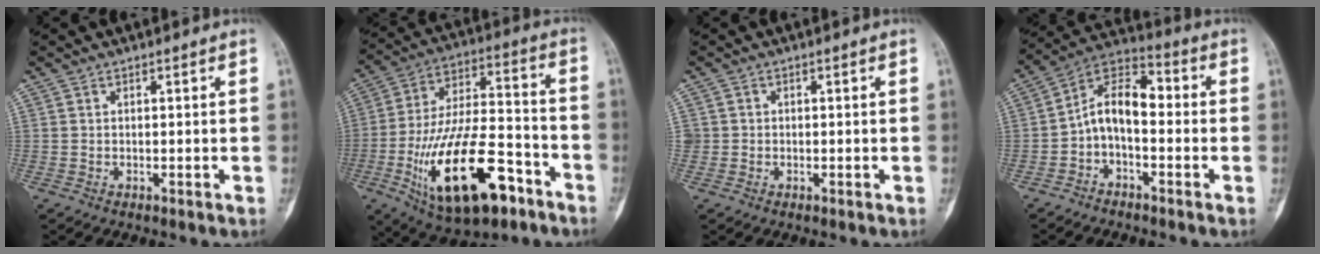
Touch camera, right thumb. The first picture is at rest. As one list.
[{"total": 24.2, "force": [-10.6, 10.6, 19.0], "torque": [-0.348, 0.053, -0.168]}, {"total": 1.3, "force": [-0.1, 1.3, 0.1], "torque": [0.008, 0.006, -0.003]}, {"total": 9.4, "force": [-1.6, 5.5, 7.4], "torque": [-0.109, 0.052, -0.045]}]